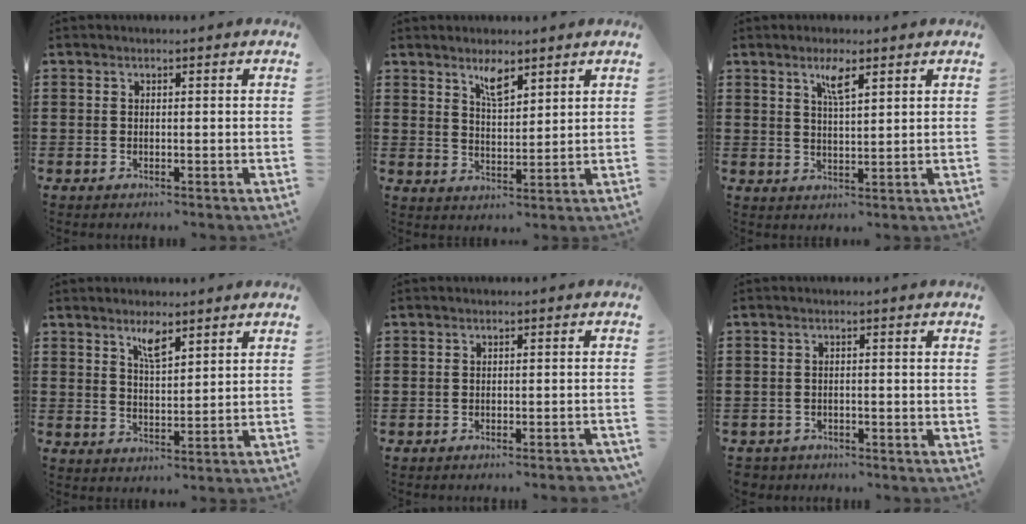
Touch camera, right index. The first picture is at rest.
{"total": 3.9, "force": [2.9, 1.1, 2.3], "torque": [-0.044, -0.001, 0.051]}
{"total": 3.6, "force": [2.2, 0.7, 2.7], "torque": [-0.052, 0.002, 0.035]}
{"total": 3.8, "force": [2.7, 0.9, 2.5], "torque": [-0.047, 0.001, 0.046]}
{"total": 1.5, "force": [-1.4, -0.2, 0.7], "torque": [-0.011, 0.001, -0.026]}
{"total": 1.4, "force": [-1.3, 0.5, -0.2], "torque": [-0.004, 0.002, -0.030]}